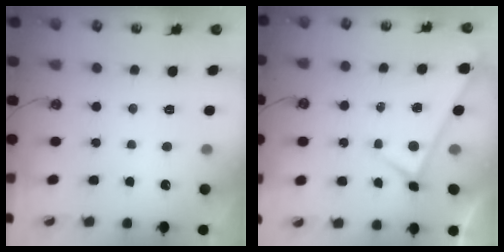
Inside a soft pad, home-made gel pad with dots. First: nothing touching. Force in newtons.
{"total": 0.0}